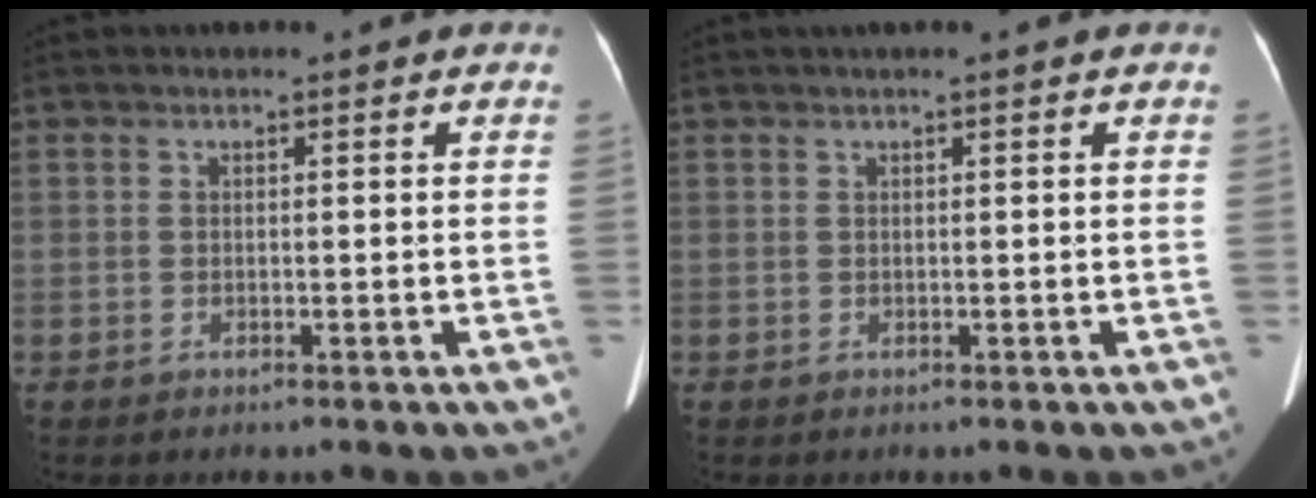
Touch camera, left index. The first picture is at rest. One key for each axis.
{"total": 0.8, "fx": 0.5, "fy": -0.3, "fz": 0.6, "tx": -0.017, "ty": 0.009, "tz": 0.017}